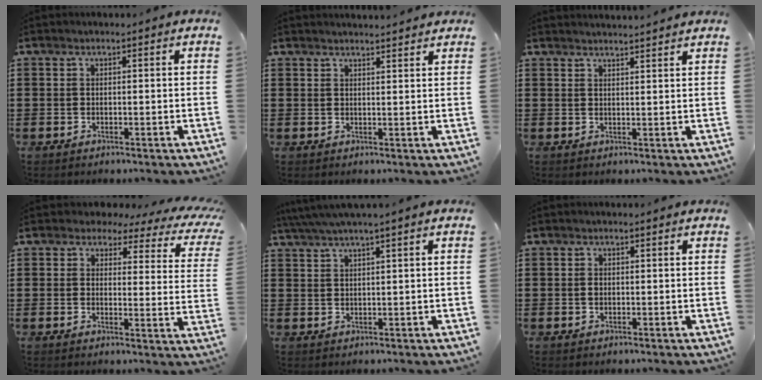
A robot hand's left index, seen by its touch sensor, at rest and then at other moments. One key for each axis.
{"total": 1.8, "fx": 1.7, "fy": -0.1, "fz": 0.0, "tx": -0.005, "ty": 0.000, "tz": 0.034}
{"total": 2.1, "fx": 2.0, "fy": -0.4, "fz": 0.1, "tx": -0.005, "ty": -0.004, "tz": 0.040}
{"total": 3.1, "fx": 2.3, "fy": 1.4, "fz": 1.4, "tx": -0.044, "ty": -0.012, "tz": 0.036}
{"total": 2.3, "fx": 1.5, "fy": -0.4, "fz": 1.7, "tx": -0.033, "ty": 0.001, "tz": 0.027}
{"total": 0.7, "fx": 0.0, "fy": 0.5, "fz": 0.4, "tx": -0.012, "ty": 0.001, "tz": -0.001}